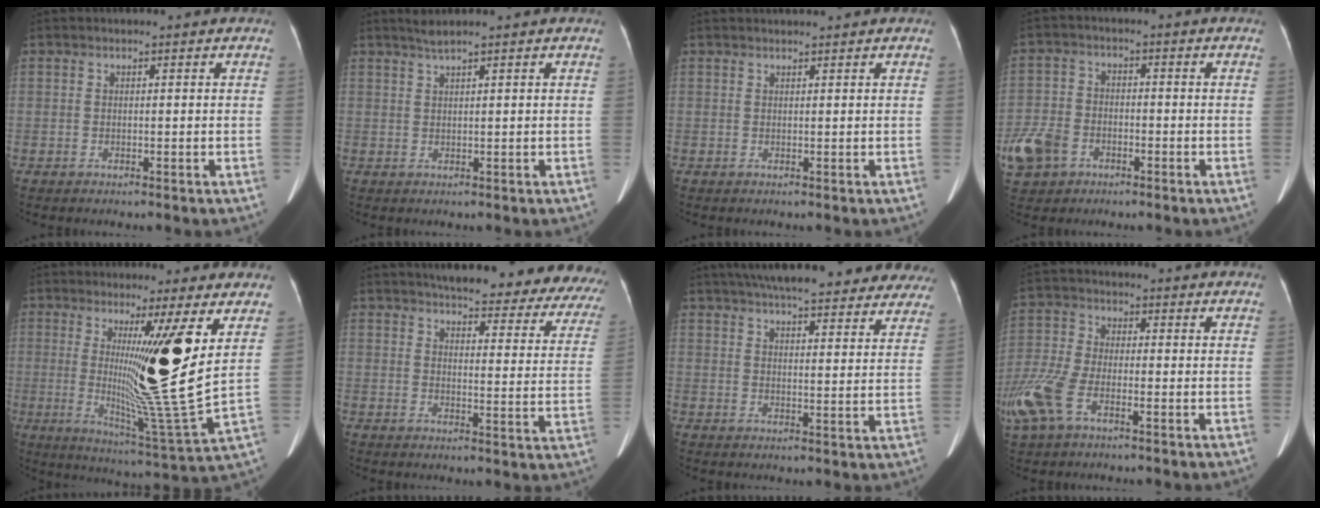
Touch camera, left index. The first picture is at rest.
{"total": 1.8, "force": [1.4, -0.4, 1.0], "torque": [-0.023, 0.009, 0.033]}
{"total": 1.4, "force": [1.4, -0.2, 0.2], "torque": [-0.003, 0.015, 0.029]}
{"total": 9.6, "force": [-4.8, 6.8, 4.7], "torque": [-0.128, 0.006, -0.084]}
{"total": 14.5, "force": [3.3, -1.5, 14.1], "torque": [-0.238, -0.038, 0.058]}
{"total": 27.0, "force": [24.5, 5.5, 10.1], "torque": [-0.119, -0.070, 0.266]}
{"total": 26.3, "force": [22.6, 5.5, 12.3], "torque": [-0.190, 0.005, 0.273]}
{"total": 10.4, "force": [-4.8, 5.0, 7.7], "torque": [-0.198, -0.003, -0.093]}